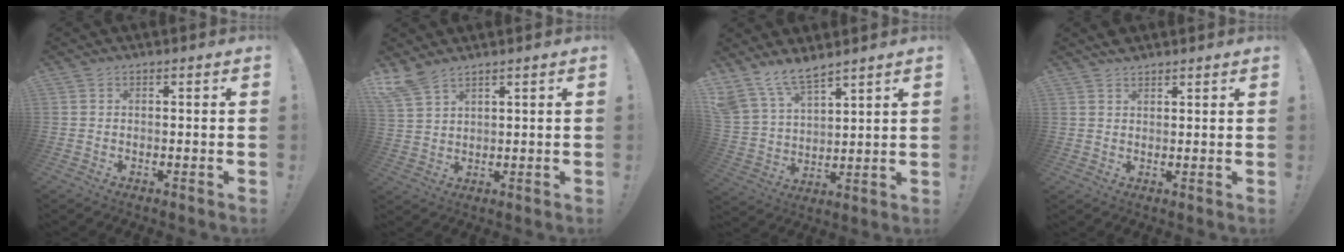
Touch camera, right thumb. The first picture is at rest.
{"total": 5.8, "force": [4.9, 1.5, 2.9], "torque": [-0.065, -0.021, 0.096]}
{"total": 11.0, "force": [9.6, 3.9, 3.9], "torque": [-0.093, -0.060, 0.187]}
{"total": 3.4, "force": [2.5, 2.2, 0.3], "torque": [0.002, -0.018, 0.047]}